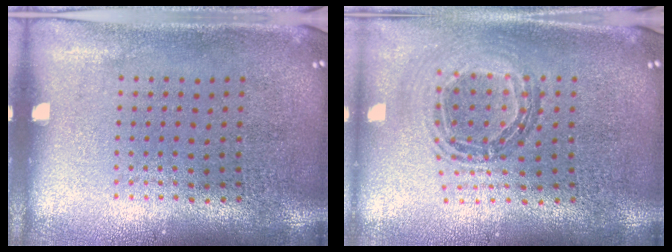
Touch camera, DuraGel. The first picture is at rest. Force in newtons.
{"total": 0.9, "press": 0.9, "slide": 0.1}